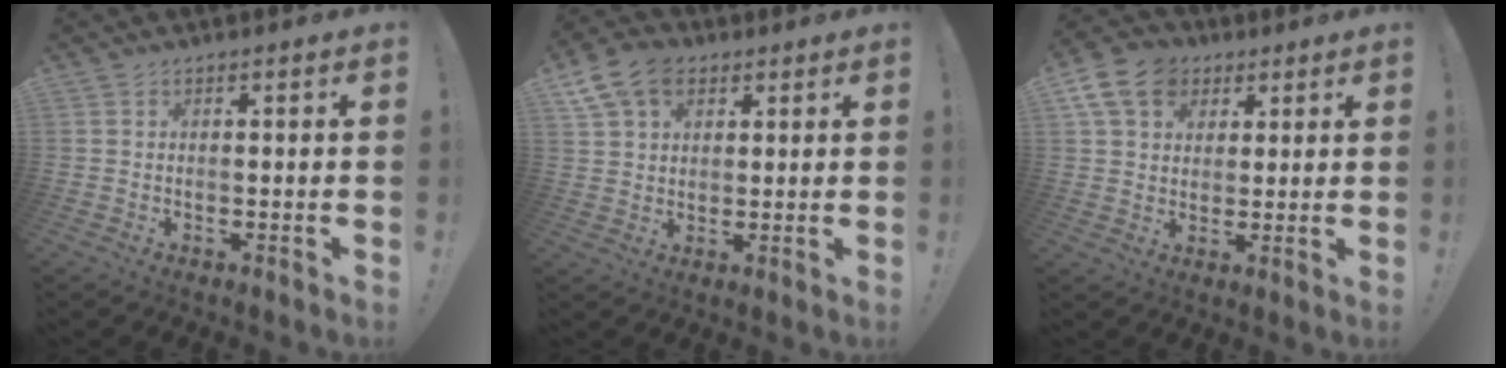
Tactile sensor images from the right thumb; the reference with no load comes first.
{"total": 11.4, "force": [5.6, 8.0, 5.9], "torque": [-0.102, -0.014, 0.113]}
{"total": 13.1, "force": [5.4, 10.2, 6.0], "torque": [-0.098, -0.013, 0.111]}